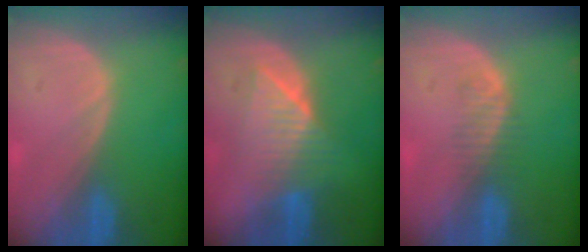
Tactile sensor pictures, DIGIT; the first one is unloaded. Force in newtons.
{"total": 6.5, "press": 6.4, "slide": 0.9}
{"total": 2.2, "press": 2.0, "slide": 0.9}